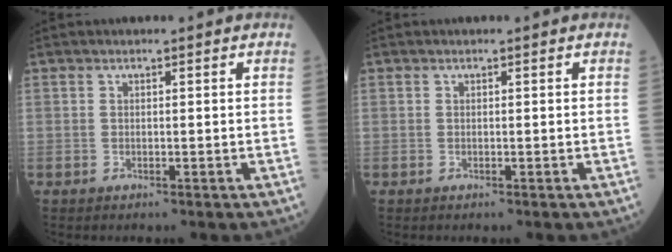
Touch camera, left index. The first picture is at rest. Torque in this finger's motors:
{"motor_torque": [0.00, 0.00, 0.00, 0.00]}